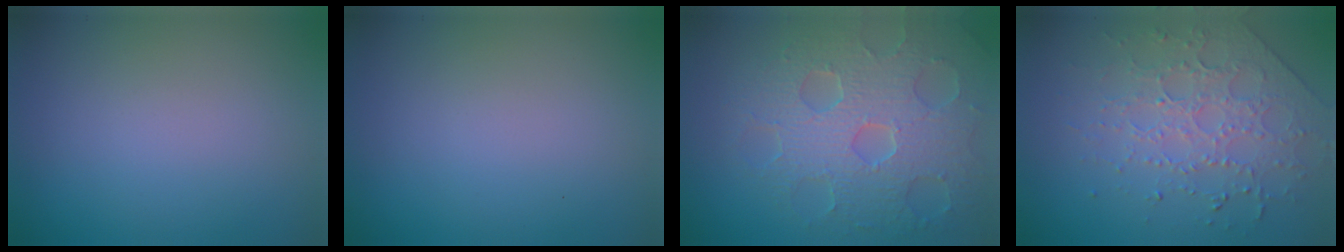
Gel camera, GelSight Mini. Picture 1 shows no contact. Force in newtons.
{"total": 0.0}
{"total": 7.9, "press": 5.8, "slide": 5.3}
{"total": 3.8, "press": 3.3, "slide": 1.8}